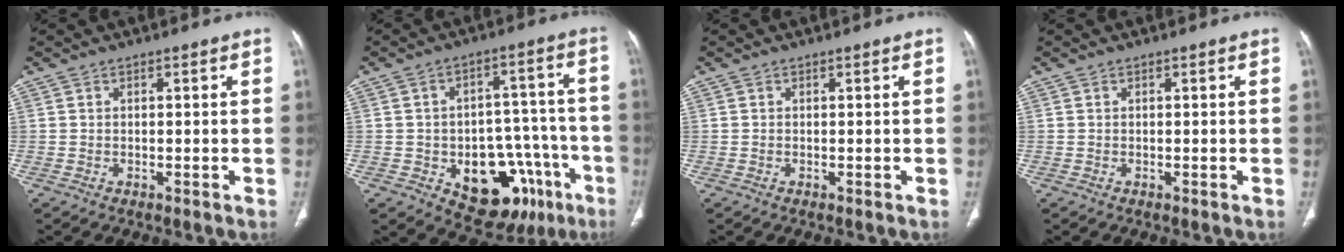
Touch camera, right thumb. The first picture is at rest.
{"total": 18.5, "force": [-8.0, 11.3, 12.4], "torque": [-0.119, 0.053, -0.096]}
{"total": 0.0}
{"total": 0.0}